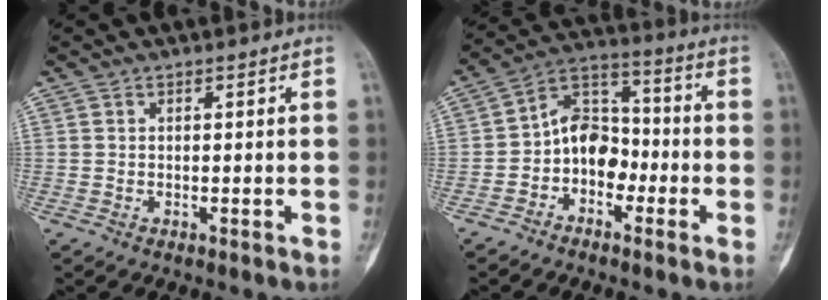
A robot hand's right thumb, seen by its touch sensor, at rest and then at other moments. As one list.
[{"total": 9.7, "force": [-2.8, 7.1, 5.9], "torque": [-0.063, 0.047, -0.064]}]